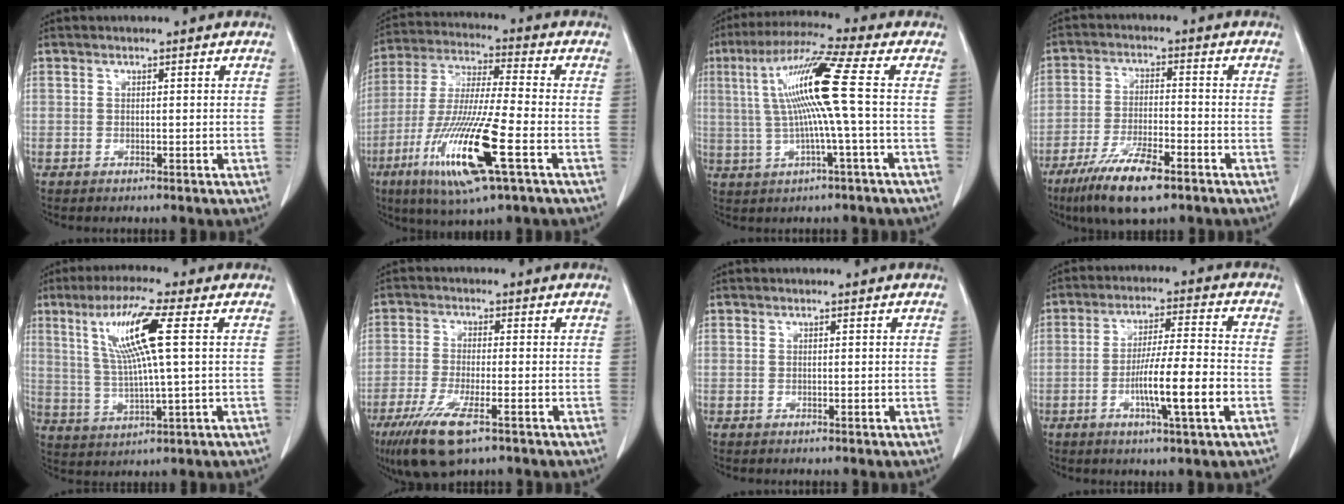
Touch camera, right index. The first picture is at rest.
{"total": 16.6, "force": [-6.4, 0.9, 15.2], "torque": [-0.312, -0.029, -0.119]}
{"total": 11.9, "force": [1.3, -1.3, 11.8], "torque": [-0.225, 0.017, 0.021]}
{"total": 10.0, "force": [-6.4, 2.3, 7.4], "torque": [-0.142, -0.017, -0.110]}
{"total": 10.6, "force": [3.3, -0.2, 10.1], "torque": [-0.199, 0.008, 0.064]}
{"total": 8.9, "force": [-5.2, 1.7, 7.1], "torque": [-0.142, -0.024, -0.090]}
{"total": 0.0}
{"total": 9.9, "force": [-3.0, 0.0, 9.4], "torque": [-0.165, -0.005, -0.056]}